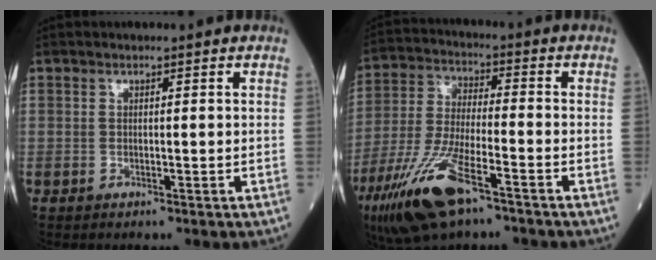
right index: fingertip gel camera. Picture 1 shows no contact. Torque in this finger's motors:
{"motor_torque": [1.36, -0.78, 0.63, 0.21]}